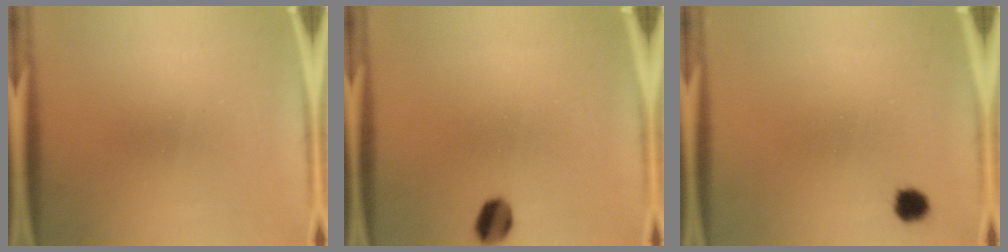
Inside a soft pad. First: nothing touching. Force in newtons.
{"total": 5.0}
{"total": 2.8}